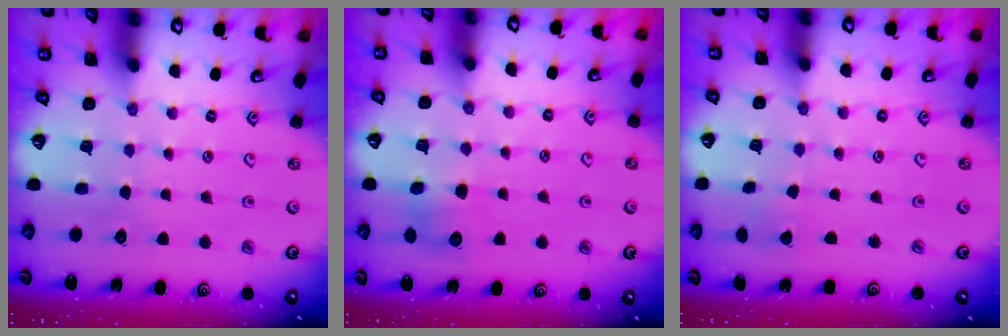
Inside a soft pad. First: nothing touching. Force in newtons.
{"total": 6.5, "press": 6.5, "slide": 0.6}
{"total": 1.9, "press": 1.9, "slide": 0.2}